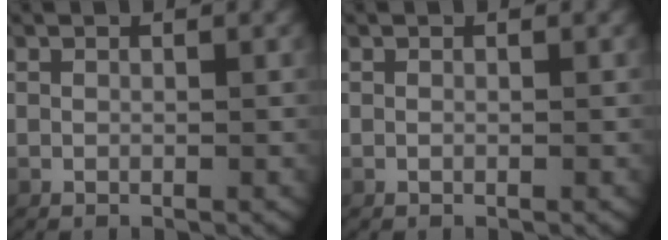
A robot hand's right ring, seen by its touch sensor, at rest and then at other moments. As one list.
[{"total": 0.0}]